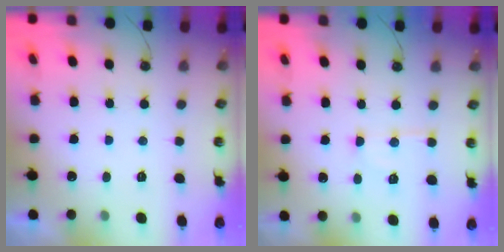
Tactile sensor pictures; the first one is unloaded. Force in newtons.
{"total": 9.4, "press": 9.4, "slide": 0.8}